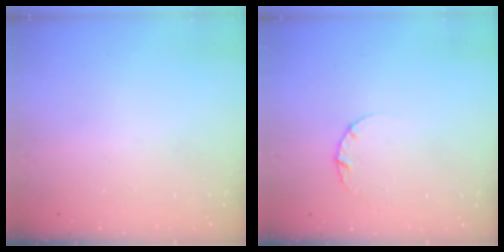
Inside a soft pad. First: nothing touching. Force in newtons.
{"total": 2.6, "press": 2.6, "slide": 0.3}